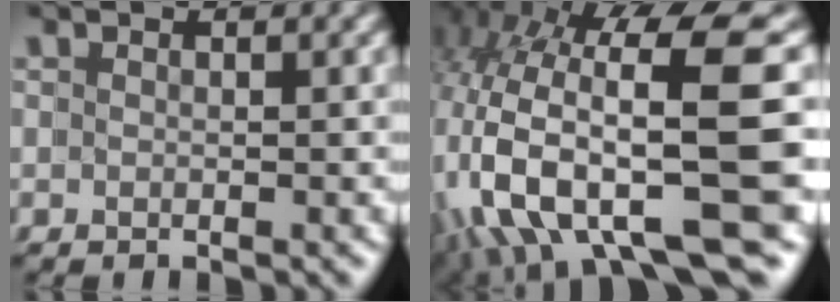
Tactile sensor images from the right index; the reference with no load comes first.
{"total": 13.6, "force": [-1.5, 6.8, 11.7], "torque": [-0.225, -0.039, 0.003]}